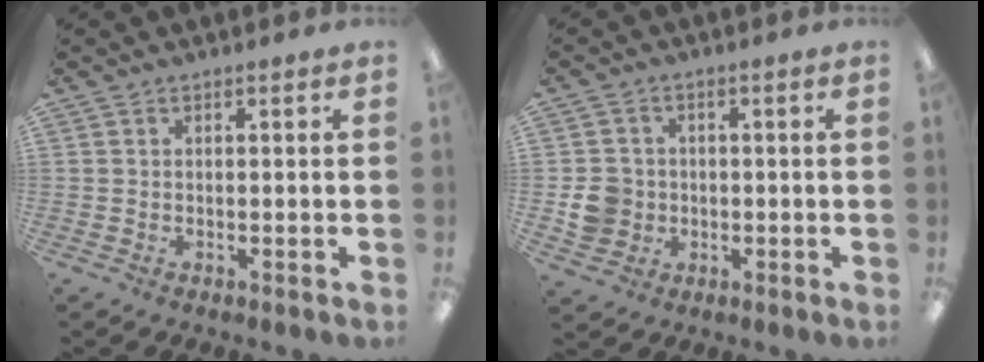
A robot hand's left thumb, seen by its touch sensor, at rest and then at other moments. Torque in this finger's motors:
{"motor_torque": [-0.10, 0.15, -0.05, 0.05, 0.01]}